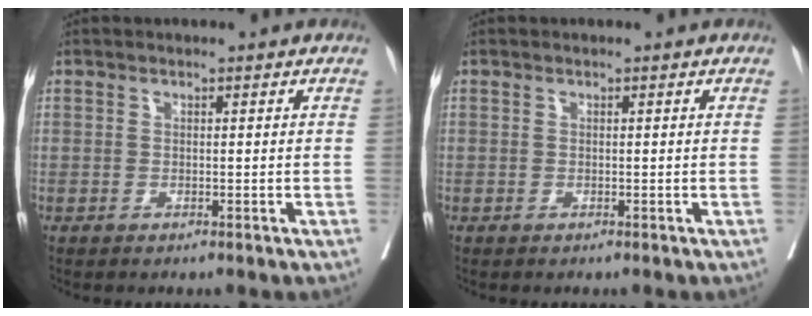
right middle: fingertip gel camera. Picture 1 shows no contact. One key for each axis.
{"total": 0.0}